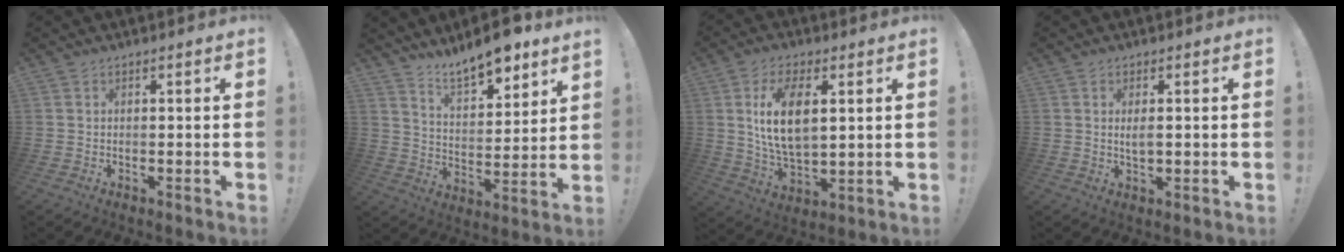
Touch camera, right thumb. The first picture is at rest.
{"total": 11.7, "force": [9.9, 3.2, 5.3], "torque": [-0.088, -0.069, 0.175]}
{"total": 13.2, "force": [3.4, 6.7, 10.8], "torque": [-0.212, -0.009, 0.057]}
{"total": 2.5, "force": [0.2, 0.9, 2.4], "torque": [-0.036, -0.004, 0.000]}